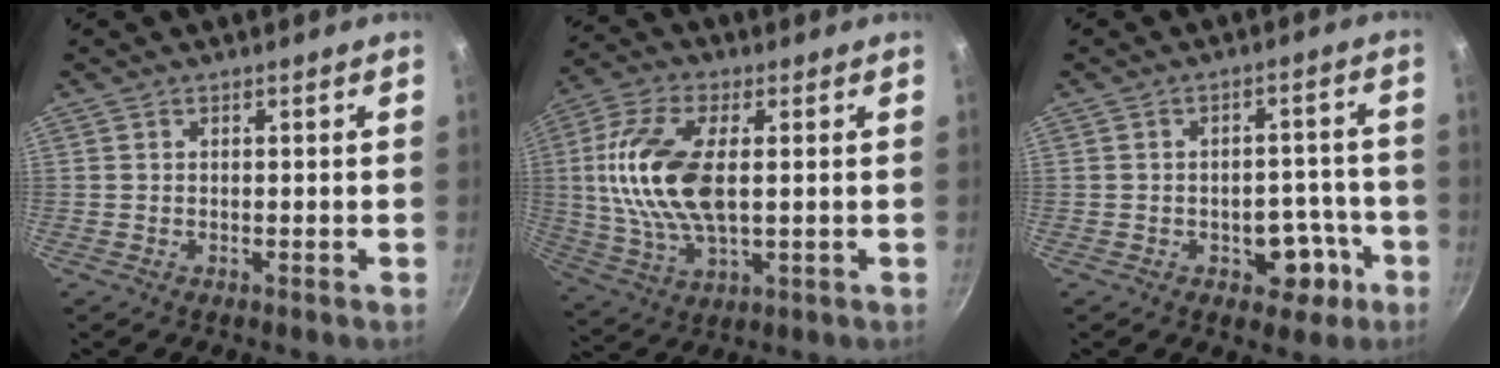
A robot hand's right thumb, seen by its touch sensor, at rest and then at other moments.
{"total": 16.2, "force": [1.8, 7.8, 14.0], "torque": [-0.280, 0.002, 0.031]}
{"total": 7.7, "force": [-3.2, 5.2, 4.7], "torque": [-0.017, 0.033, -0.032]}